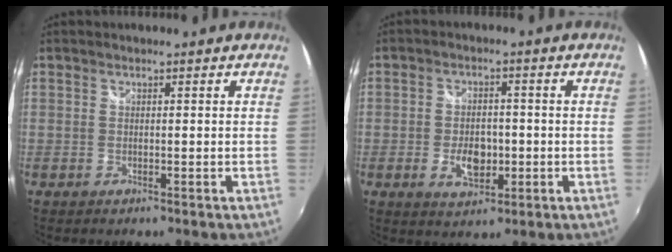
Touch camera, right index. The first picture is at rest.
{"total": 6.3, "force": [-1.5, 3.9, 4.7], "torque": [-0.090, -0.004, -0.022]}